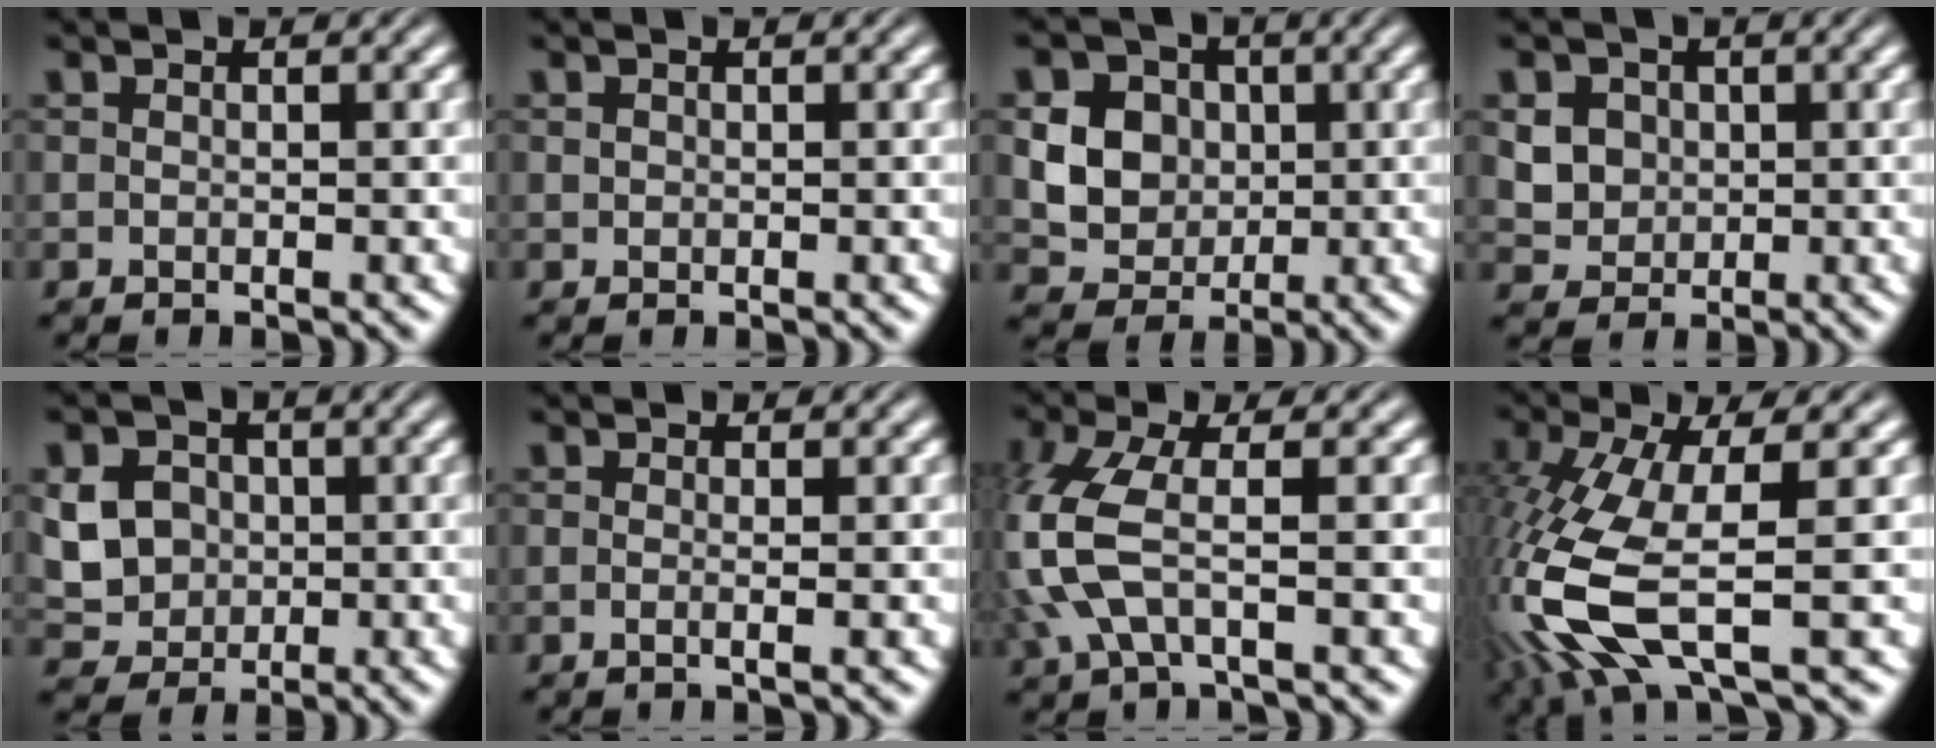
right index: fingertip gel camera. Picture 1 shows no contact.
{"total": 0.8, "force": [0.1, -0.8, -0.2], "torque": [0.003, -0.008, 0.011]}
{"total": 11.0, "force": [1.1, 10.1, 4.2], "torque": [-0.111, -0.034, 0.019]}
{"total": 4.6, "force": [0.4, 4.2, 2.0], "torque": [-0.044, -0.020, 0.017]}
{"total": 7.2, "force": [-0.3, 6.6, 3.0], "torque": [-0.071, -0.029, 0.002]}
{"total": 1.1, "force": [-0.4, -0.5, 0.8], "torque": [-0.024, -0.009, -0.005]}
{"total": 5.5, "force": [-0.1, 2.8, 4.7], "torque": [-0.129, -0.018, 0.009]}
{"total": 7.9, "force": [-1.5, 2.9, 7.2], "torque": [-0.186, -0.041, 0.000]}